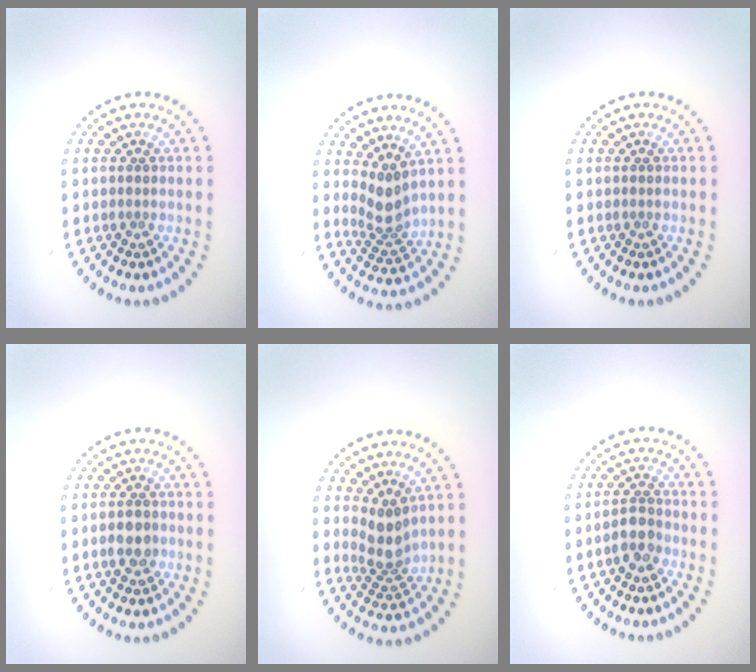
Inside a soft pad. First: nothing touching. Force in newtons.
{"total": 2.9, "press": 2.0, "slide": 2.0}
{"total": 0.0}
{"total": 1.9, "press": 1.8, "slide": 0.5}
{"total": 3.0, "press": 2.2, "slide": 2.1}
{"total": 2.0, "press": 1.7, "slide": 1.0}